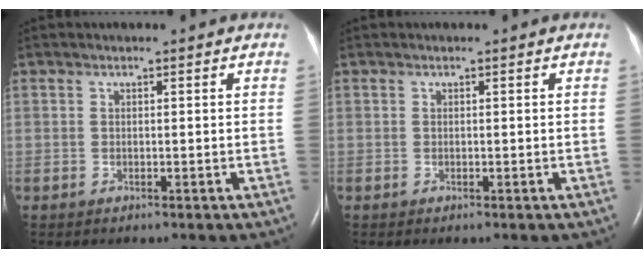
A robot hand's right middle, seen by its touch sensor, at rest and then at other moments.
{"total": 0.0}